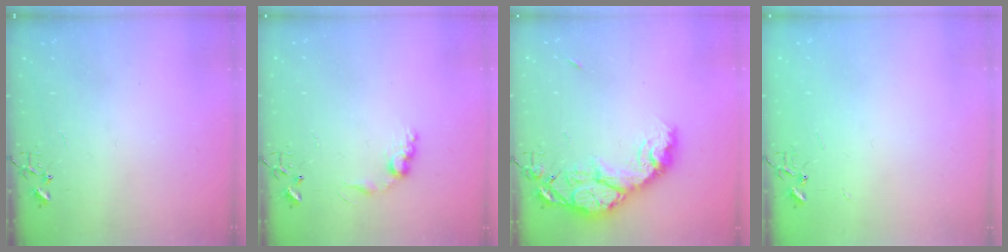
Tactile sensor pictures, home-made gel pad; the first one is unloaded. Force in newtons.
{"total": 8.6, "press": 8.6, "slide": 0.4}
{"total": 15.3, "press": 15.2, "slide": 1.3}
{"total": 1.8, "press": 1.8, "slide": 0.2}